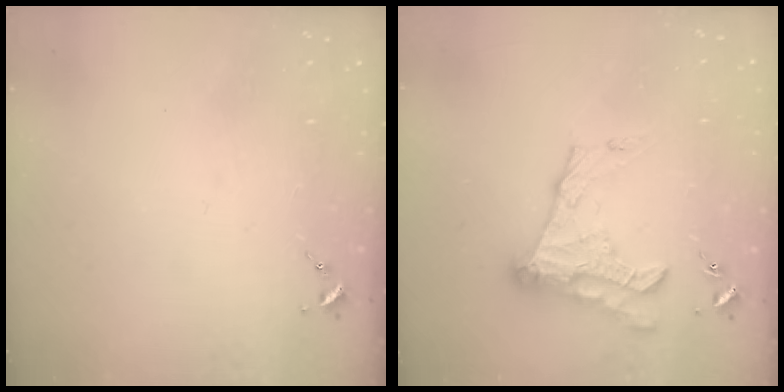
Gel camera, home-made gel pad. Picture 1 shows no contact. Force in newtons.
{"total": 16.1, "press": 16.0, "slide": 0.9}